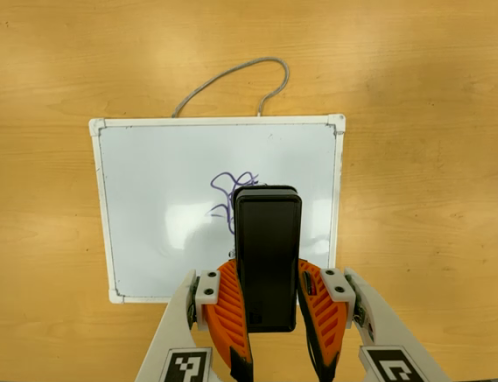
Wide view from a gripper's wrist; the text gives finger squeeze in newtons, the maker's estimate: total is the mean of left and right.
{"total": 9.1, "left": 6.8, "right": 11.4}